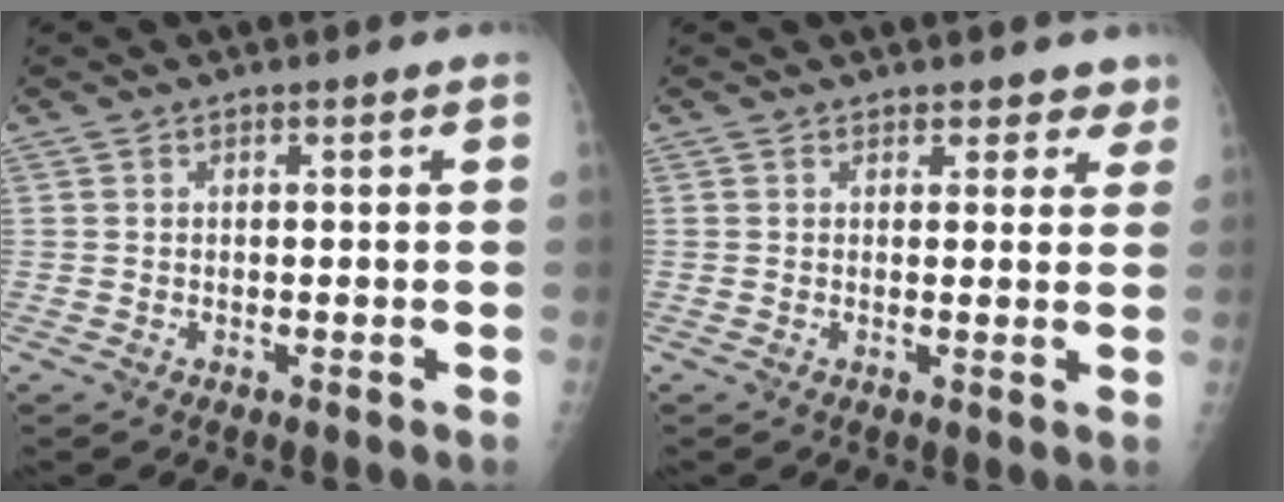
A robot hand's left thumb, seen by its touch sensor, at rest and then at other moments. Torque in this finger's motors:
{"motor_torque": [-0.04, 0.28, -0.09, -0.11, 0.03]}